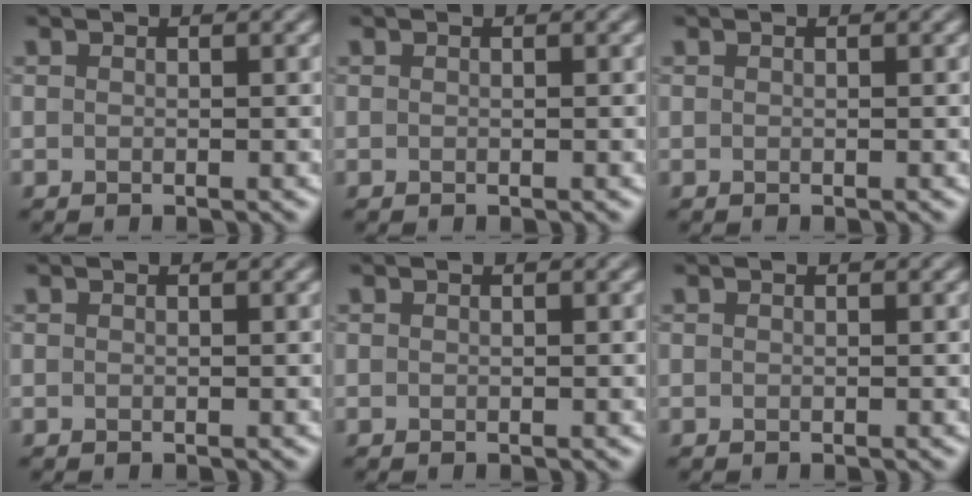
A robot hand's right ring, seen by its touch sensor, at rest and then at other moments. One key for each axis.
{"total": 0.0}
{"total": 0.0}
{"total": 0.0}
{"total": 0.0}
{"total": 0.0}